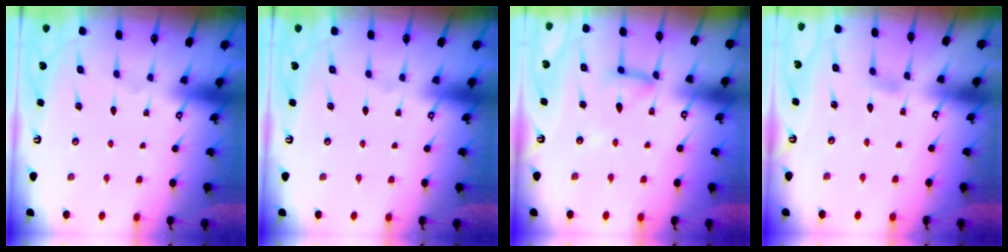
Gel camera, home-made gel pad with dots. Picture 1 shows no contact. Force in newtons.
{"total": 0.0}
{"total": 11.2, "press": 11.2, "slide": 1.1}
{"total": 4.6, "press": 4.5, "slide": 0.5}